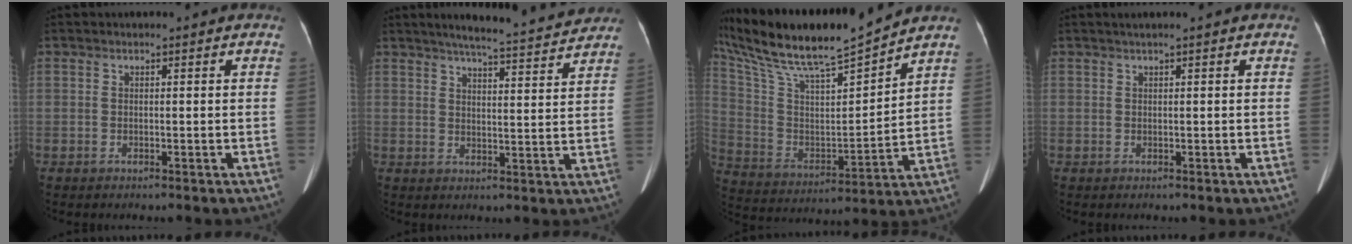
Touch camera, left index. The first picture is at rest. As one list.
[{"total": 13.2, "force": [12.0, 0.5, 5.3], "torque": [-0.081, 0.001, 0.152]}, {"total": 19.7, "force": [17.6, 0.2, 8.9], "torque": [-0.182, -0.006, 0.315]}, {"total": 1.1, "force": [0.7, -0.2, 0.8], "torque": [-0.016, 0.009, 0.018]}]